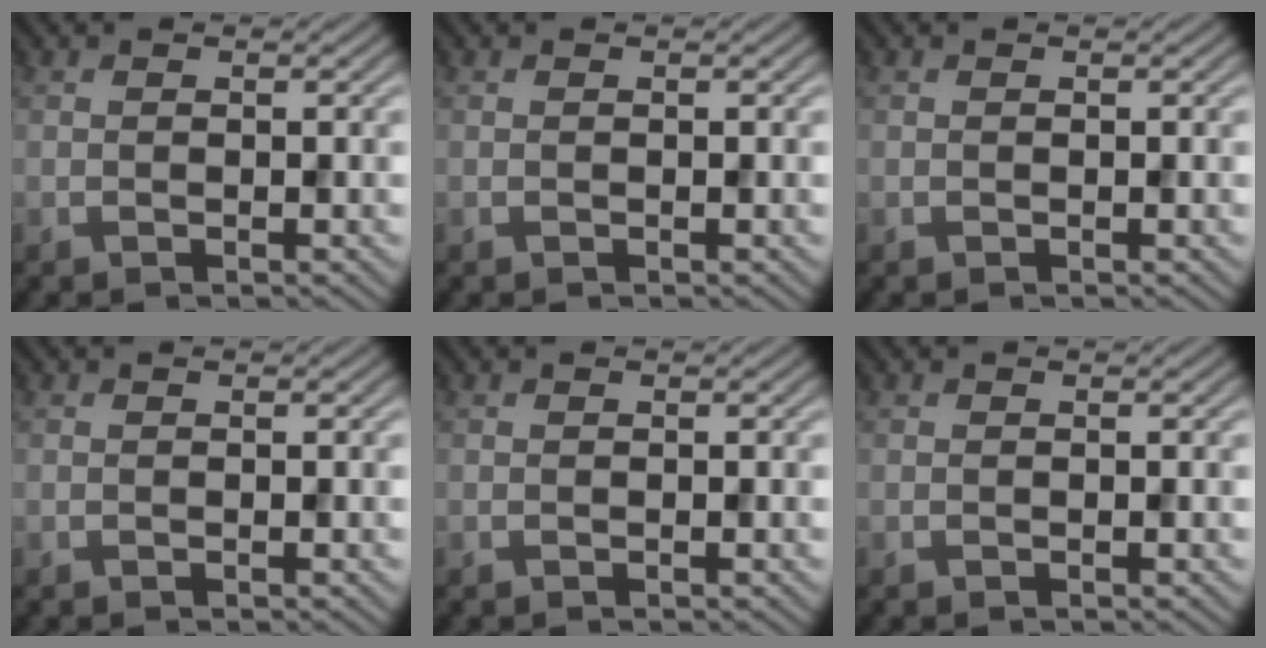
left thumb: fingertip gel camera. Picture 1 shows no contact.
{"total": 0.0}
{"total": 0.0}
{"total": 0.0}
{"total": 0.0}
{"total": 0.0}